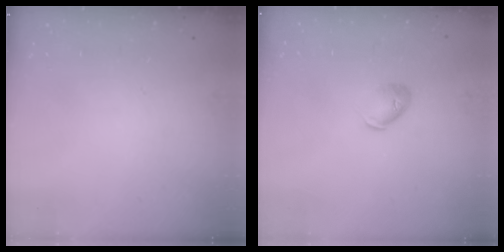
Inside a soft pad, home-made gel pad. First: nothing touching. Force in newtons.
{"total": 7.8, "press": 7.6, "slide": 1.7}